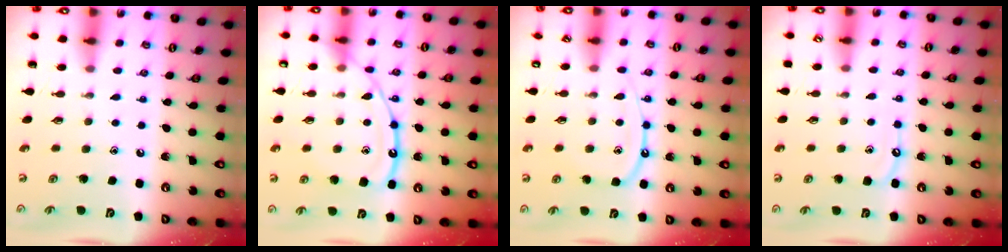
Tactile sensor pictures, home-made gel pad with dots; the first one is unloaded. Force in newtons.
{"total": 15.2, "press": 15.1, "slide": 1.3}
{"total": 11.4, "press": 11.4, "slide": 0.9}
{"total": 6.1, "press": 6.1, "slide": 0.6}